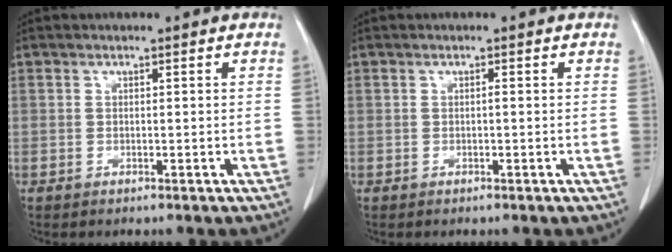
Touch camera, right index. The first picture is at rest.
{"total": 0.0}